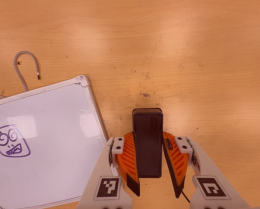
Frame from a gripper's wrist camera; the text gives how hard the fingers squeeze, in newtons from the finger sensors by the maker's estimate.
{"total": 8.0, "left": 6.8, "right": 9.1}